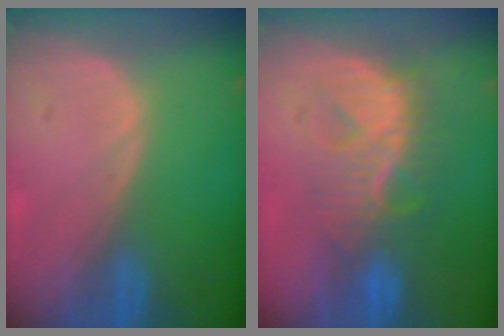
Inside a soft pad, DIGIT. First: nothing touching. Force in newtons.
{"total": 8.0, "press": 7.9, "slide": 1.1}